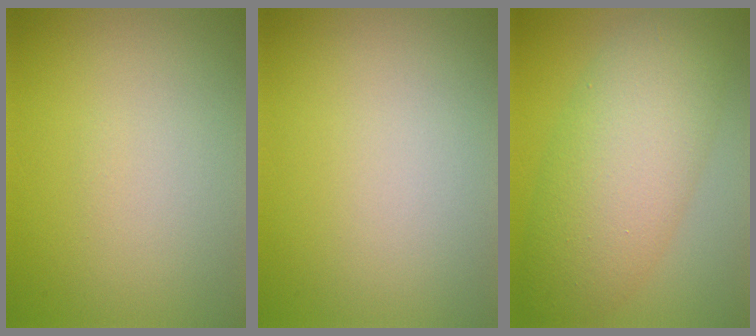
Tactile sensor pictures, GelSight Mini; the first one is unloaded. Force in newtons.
{"total": 0.0}
{"total": 8.4, "press": 8.4, "slide": 0.4}